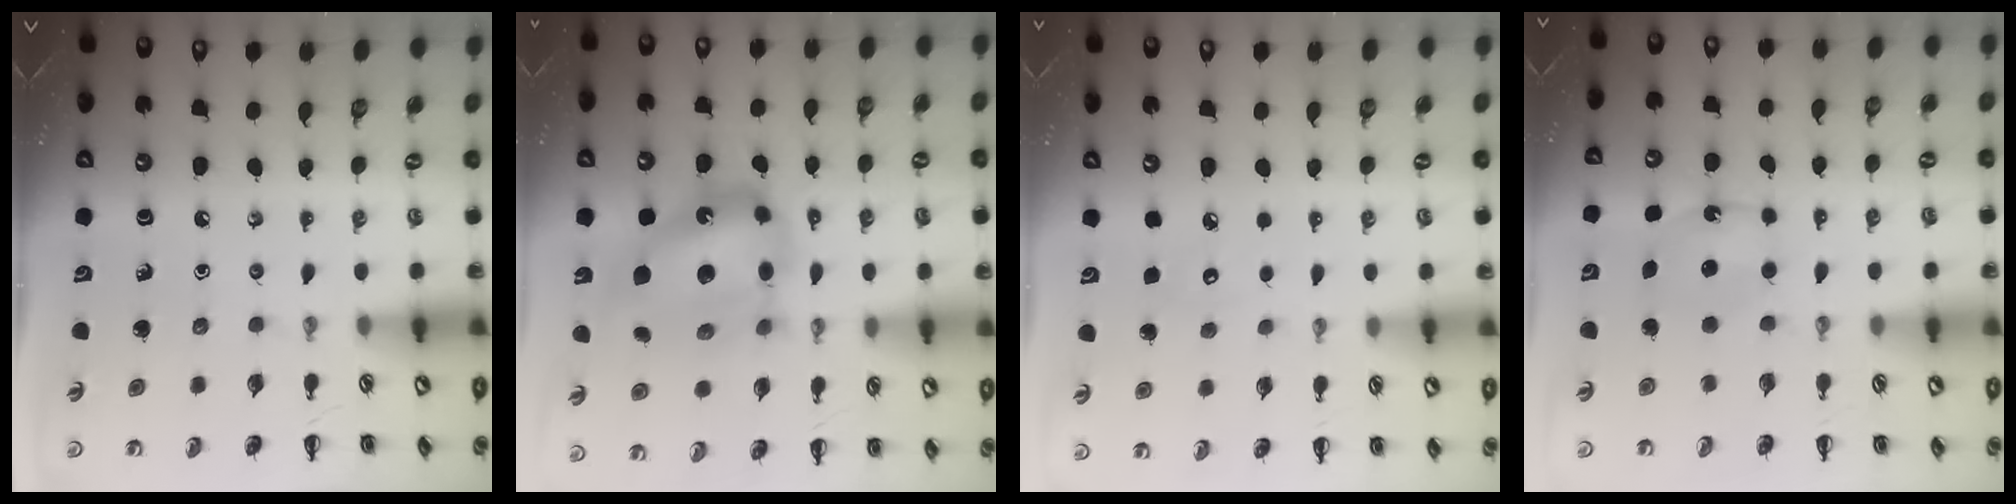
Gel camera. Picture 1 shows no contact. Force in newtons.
{"total": 15.9, "press": 15.3, "slide": 4.0}
{"total": 4.5, "press": 4.3, "slide": 1.3}
{"total": 5.5, "press": 5.4, "slide": 1.3}